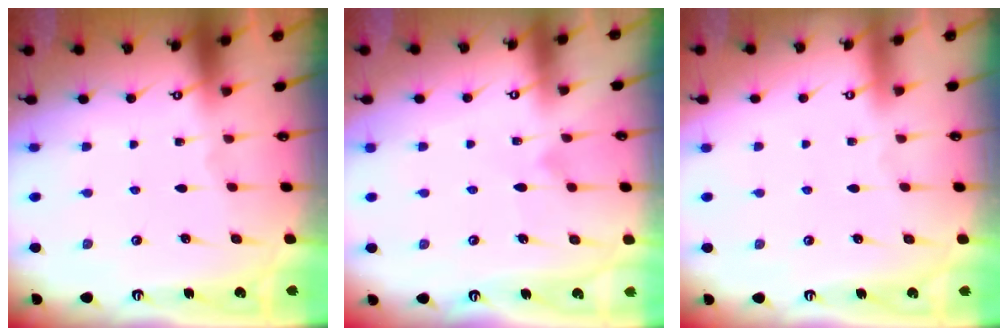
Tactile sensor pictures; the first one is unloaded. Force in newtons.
{"total": 7.5, "press": 7.5, "slide": 0.2}
{"total": 3.9, "press": 3.9, "slide": 0.1}